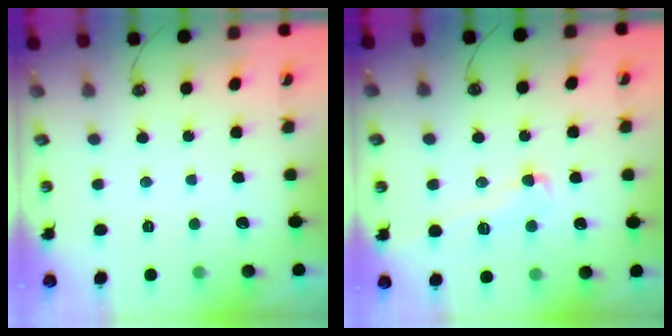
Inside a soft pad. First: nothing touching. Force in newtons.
{"total": 2.5, "press": 2.3, "slide": 1.1}